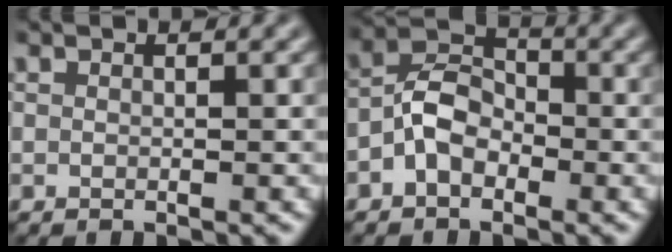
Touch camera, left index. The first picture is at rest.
{"total": 3.7, "force": [-1.6, 2.4, 2.3], "torque": [-0.039, 0.015, -0.039]}